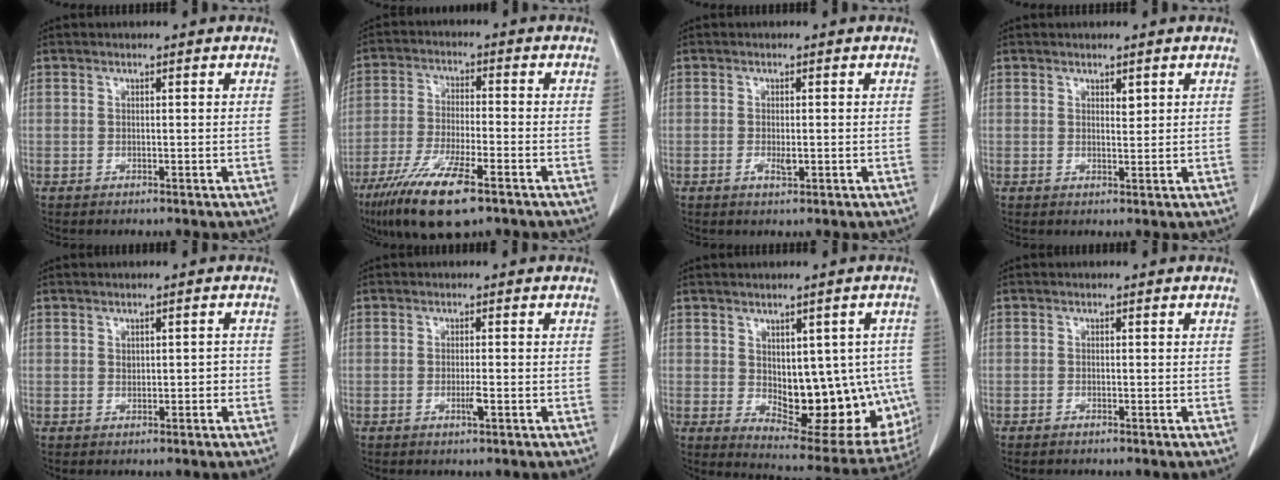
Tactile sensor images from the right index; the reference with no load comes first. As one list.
[{"total": 13.3, "force": [-8.4, 2.2, 10.1], "torque": [-0.200, -0.030, -0.150]}, {"total": 1.5, "force": [-0.4, 0.4, 1.4], "torque": [-0.027, -0.004, -0.006]}, {"total": 1.0, "force": [0.6, 0.4, 0.7], "torque": [-0.009, -0.004, 0.010]}, {"total": 1.6, "force": [0.0, 1.0, 1.2], "torque": [-0.014, 0.008, 0.003]}, {"total": 1.6, "force": [-0.6, -0.1, 1.5], "torque": [-0.031, -0.005, -0.010]}, {"total": 16.1, "force": [-1.6, 8.0, 13.9], "torque": [-0.153, 0.001, 0.006]}, {"total": 0.7, "force": [-0.7, 0.1, 0.3], "torque": [-0.009, -0.001, -0.010]}]